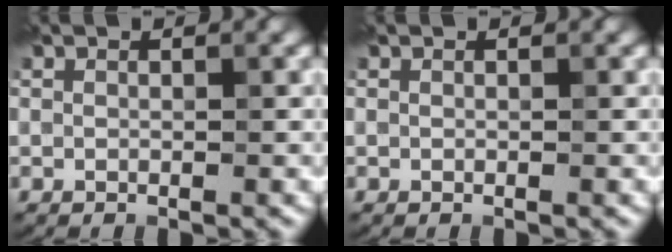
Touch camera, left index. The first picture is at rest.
{"total": 0.0}